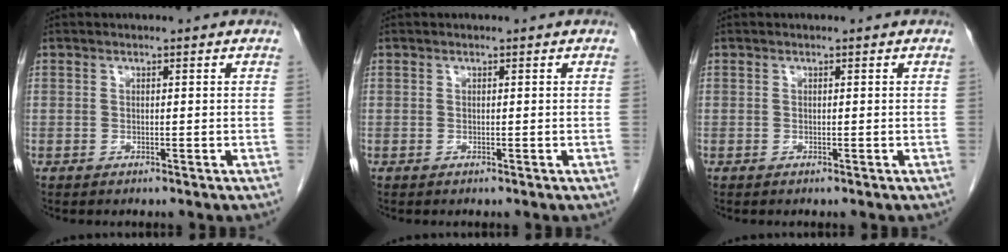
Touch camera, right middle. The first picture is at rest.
{"total": 0.0}
{"total": 0.0}